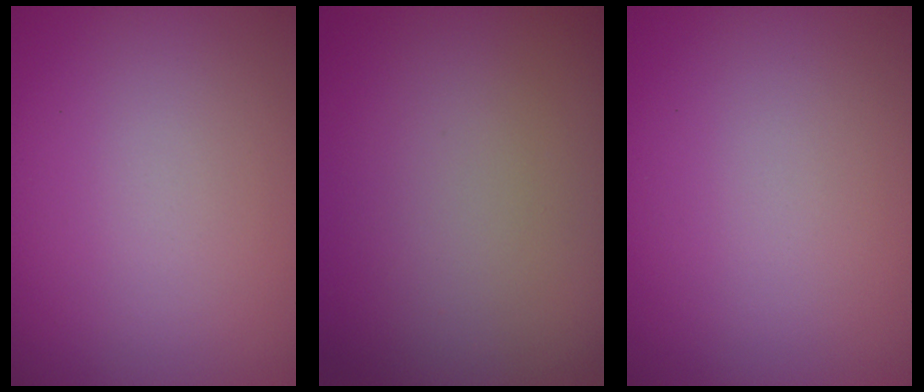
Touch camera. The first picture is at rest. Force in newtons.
{"total": 0.0}
{"total": 0.0}